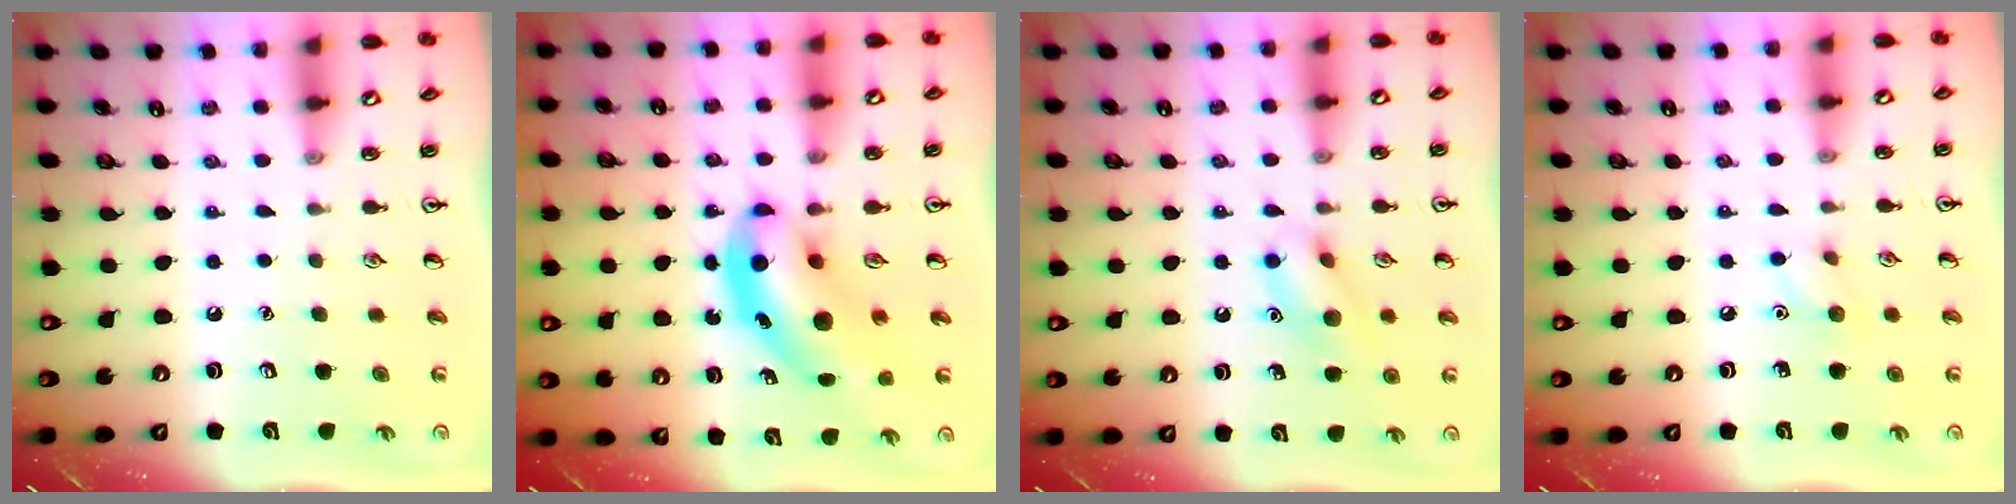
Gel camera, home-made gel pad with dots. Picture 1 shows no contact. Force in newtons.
{"total": 9.2, "press": 8.8, "slide": 2.7}
{"total": 10.4, "press": 10.4, "slide": 0.6}
{"total": 5.8, "press": 5.5, "slide": 1.8}